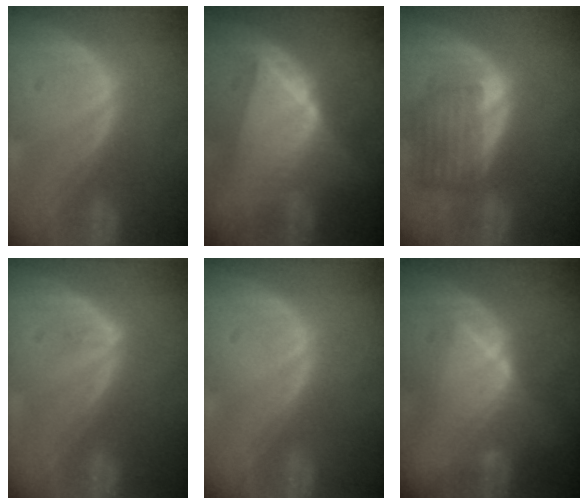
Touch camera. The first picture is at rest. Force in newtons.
{"total": 10.0, "press": 10.0, "slide": 0.6}
{"total": 7.0, "press": 6.6, "slide": 2.4}
{"total": 1.5, "press": 1.1, "slide": 1.0}
{"total": 0.0}
{"total": 6.6, "press": 6.6, "slide": 0.5}